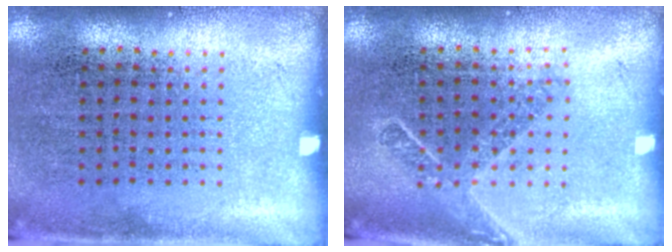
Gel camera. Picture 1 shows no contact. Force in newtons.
{"total": 1.6, "press": 1.2, "slide": 1.0}